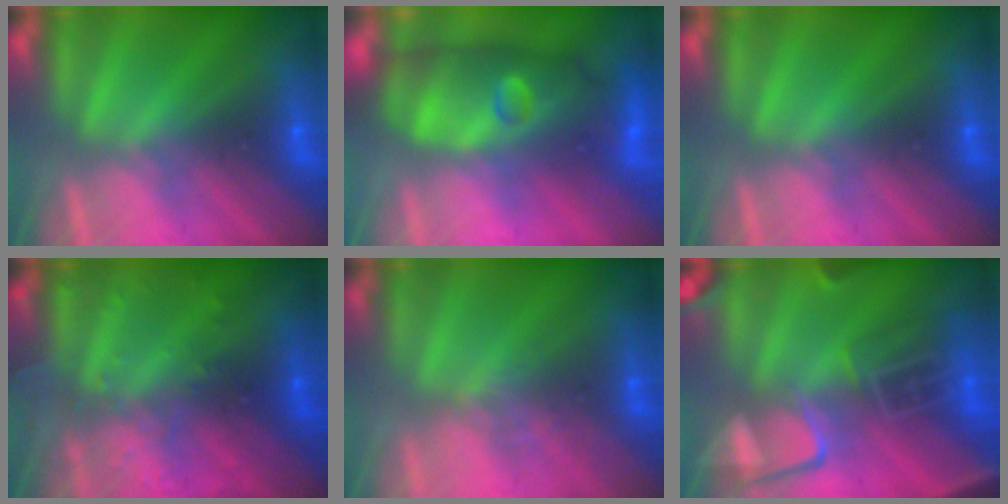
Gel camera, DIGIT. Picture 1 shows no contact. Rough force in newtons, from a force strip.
{"total": 7.4}
{"total": 0.0}
{"total": 2.9}
{"total": 2.4}
{"total": 8.0}